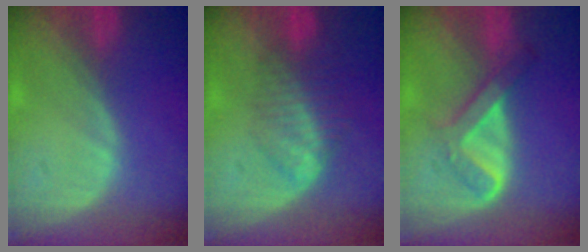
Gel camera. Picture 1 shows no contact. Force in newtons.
{"total": 6.7, "press": 5.7, "slide": 3.5}
{"total": 5.3, "press": 5.1, "slide": 1.4}